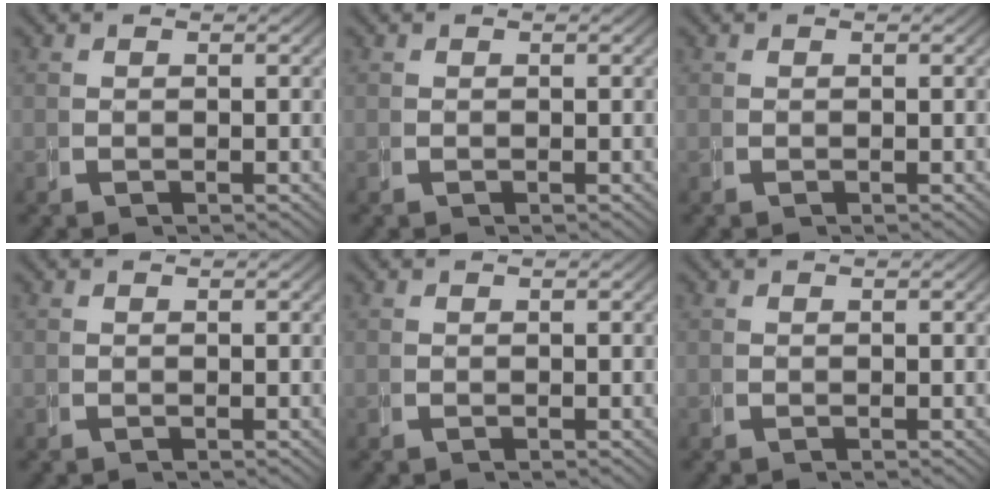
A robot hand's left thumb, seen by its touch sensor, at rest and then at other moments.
{"total": 0.0}
{"total": 0.0}
{"total": 0.0}
{"total": 0.0}
{"total": 0.0}